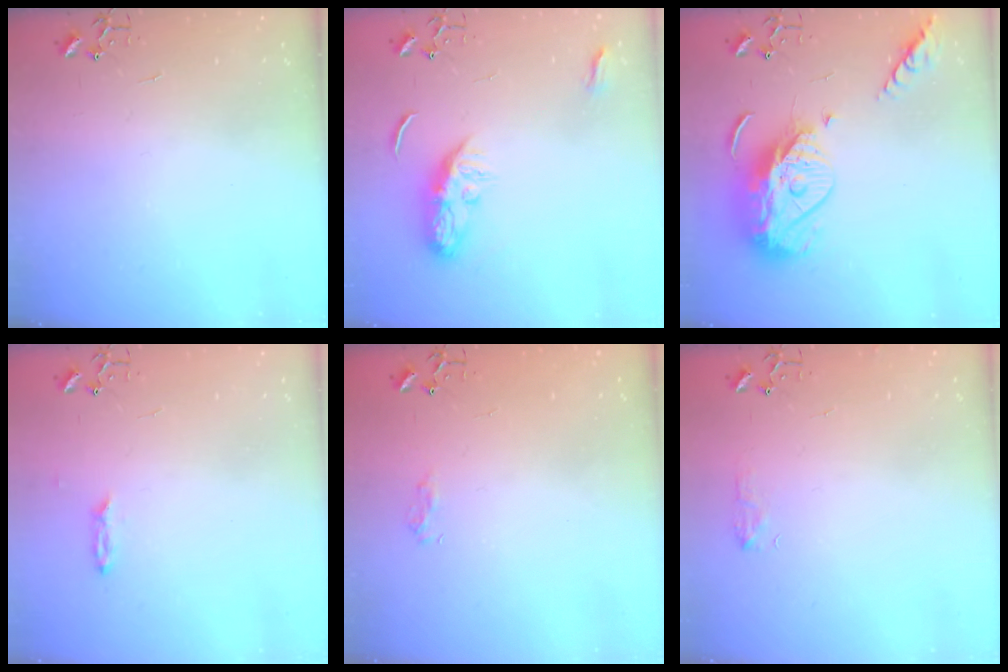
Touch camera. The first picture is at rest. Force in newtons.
{"total": 8.7, "press": 8.7, "slide": 0.4}
{"total": 17.5, "press": 17.4, "slide": 1.6}
{"total": 2.3, "press": 2.2, "slide": 0.4}
{"total": 7.1, "press": 7.1, "slide": 0.8}
{"total": 6.4, "press": 6.3, "slide": 0.9}